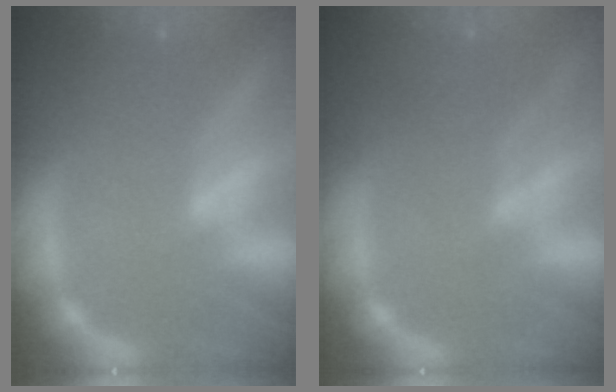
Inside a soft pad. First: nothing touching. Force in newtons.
{"total": 3.0}